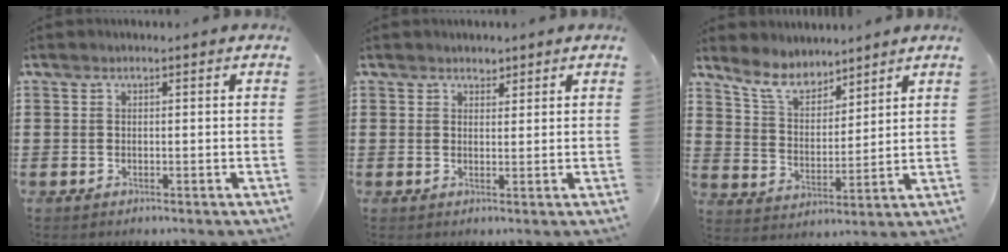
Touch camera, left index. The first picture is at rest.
{"total": 1.6, "force": [1.4, 0.8, 0.1], "torque": [0.002, 0.002, 0.025]}
{"total": 7.1, "force": [6.4, 2.3, 2.3], "torque": [-0.071, -0.018, 0.118]}